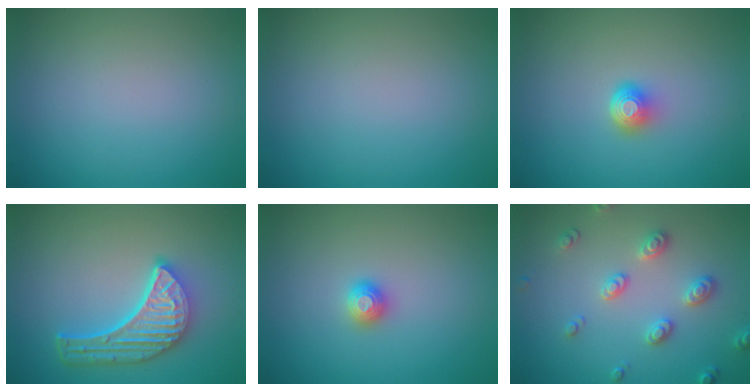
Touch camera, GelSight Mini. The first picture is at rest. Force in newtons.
{"total": 0.0}
{"total": 2.1, "press": 1.4, "slide": 1.6}
{"total": 5.9, "press": 4.6, "slide": 3.8}
{"total": 1.1, "press": 1.1, "slide": 0.0}
{"total": 2.8, "press": 2.7, "slide": 0.8}